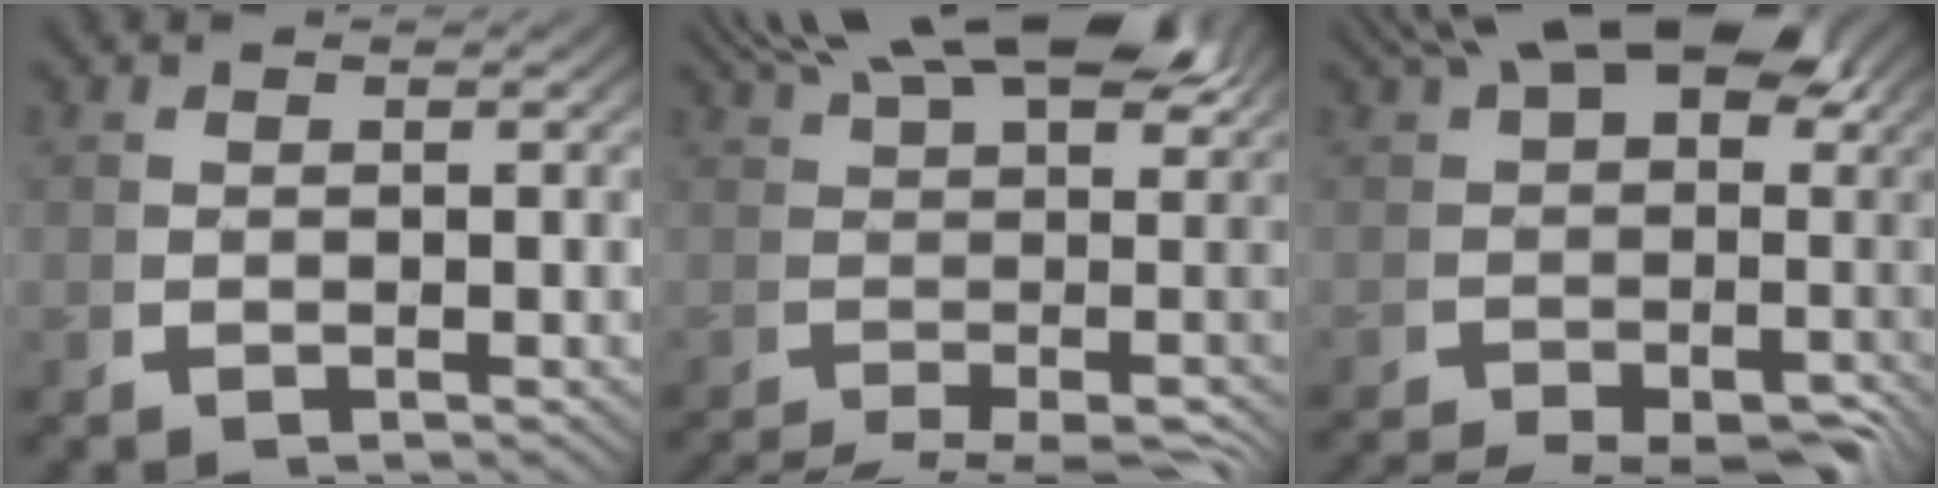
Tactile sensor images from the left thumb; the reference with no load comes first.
{"total": 13.5, "force": [-1.1, 7.2, 11.4], "torque": [-0.142, -0.017, -0.011]}
{"total": 12.8, "force": [-2.0, 8.2, 9.7], "torque": [-0.131, -0.037, -0.023]}